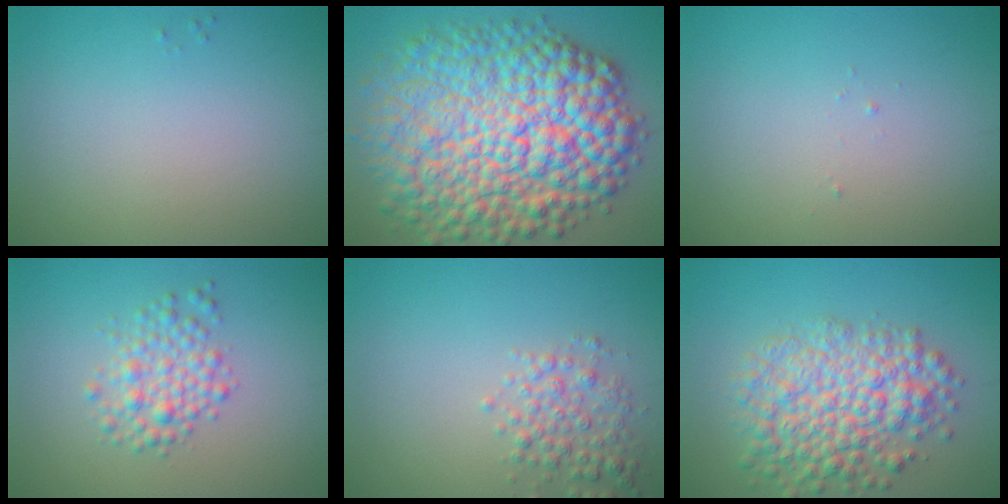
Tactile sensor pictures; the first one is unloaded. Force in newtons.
{"total": 14.6, "press": 14.6, "slide": 0.1}
{"total": 0.0}
{"total": 2.9, "press": 2.9, "slide": 0.0}
{"total": 2.7, "press": 2.7, "slide": 0.0}
{"total": 7.0, "press": 7.0, "slide": 0.2}